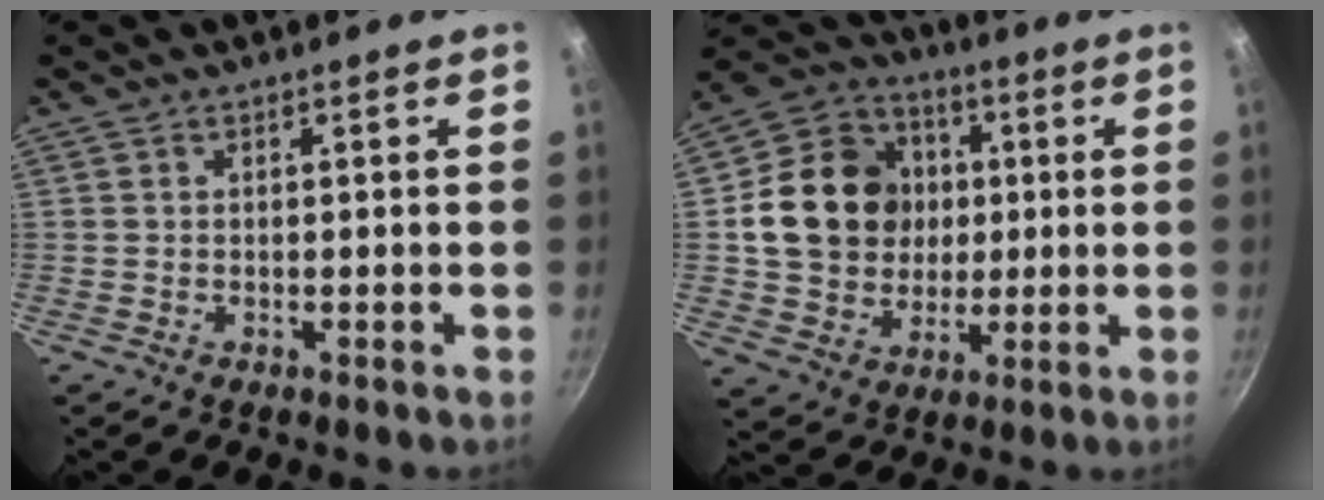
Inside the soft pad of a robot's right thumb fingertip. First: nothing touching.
{"total": 18.0, "force": [1.8, 15.4, 9.1], "torque": [-0.136, 0.019, 0.030]}